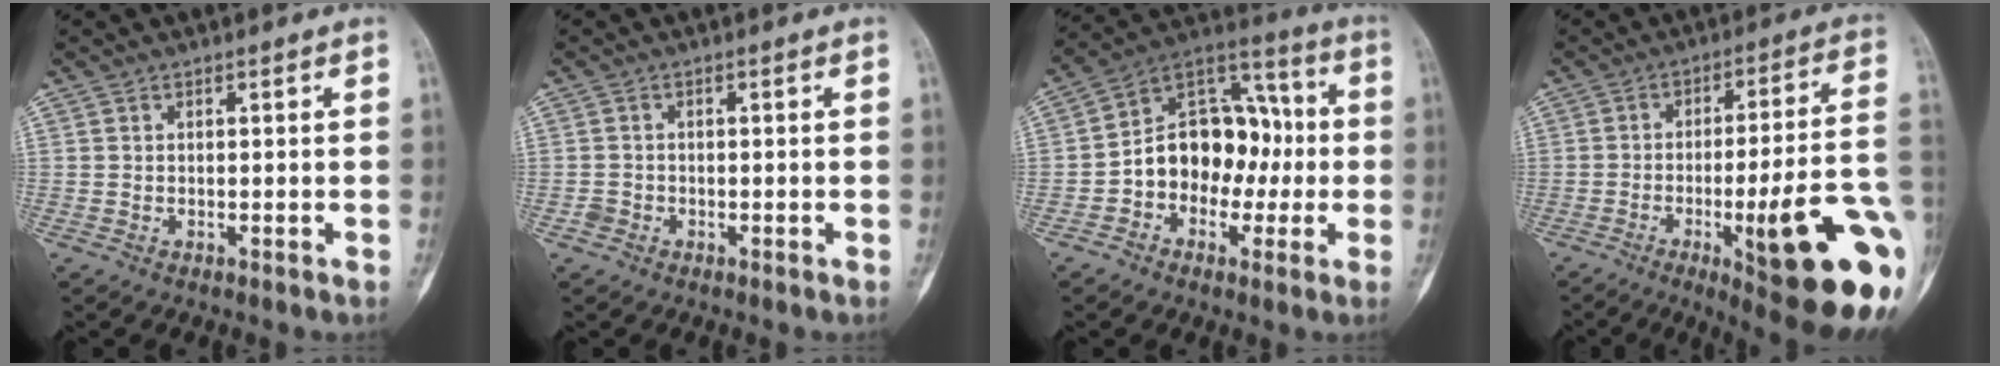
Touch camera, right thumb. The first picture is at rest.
{"total": 1.3, "force": [-0.6, 1.1, 0.2], "torque": [0.000, 0.005, -0.015]}
{"total": 15.8, "force": [-1.9, 11.6, 10.5], "torque": [-0.123, 0.053, -0.039]}
{"total": 23.8, "force": [-7.3, 4.3, 22.2], "torque": [-0.259, 0.009, -0.089]}